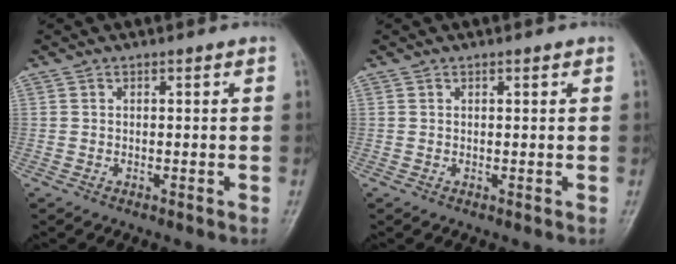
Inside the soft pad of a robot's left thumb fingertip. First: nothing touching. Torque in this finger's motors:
{"motor_torque": [-0.26, -0.18, -0.32, 0.17, 0.03]}